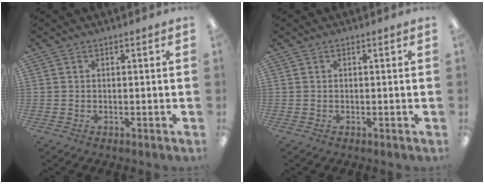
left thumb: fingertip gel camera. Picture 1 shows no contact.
{"total": 0.0}